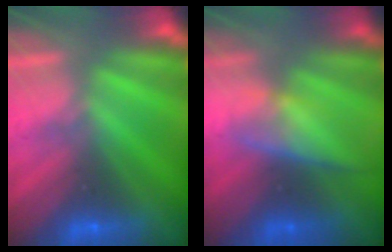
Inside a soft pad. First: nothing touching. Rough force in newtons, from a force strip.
{"total": 3.0}